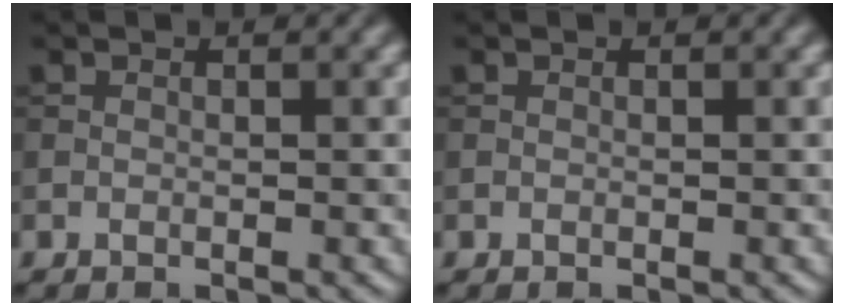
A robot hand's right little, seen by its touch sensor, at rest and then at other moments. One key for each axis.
{"total": 0.0}